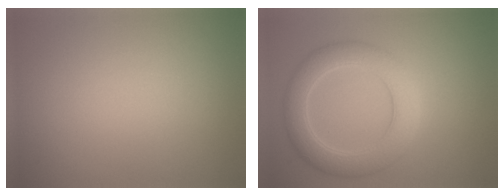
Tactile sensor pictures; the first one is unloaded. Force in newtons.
{"total": 5.3, "press": 5.3, "slide": 0.1}